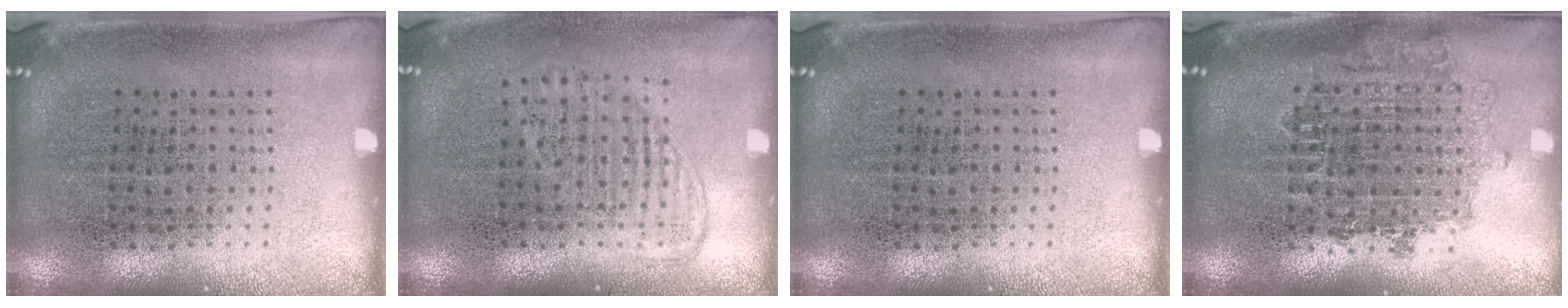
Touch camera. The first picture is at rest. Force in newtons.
{"total": 1.3, "press": 1.2, "slide": 0.6}
{"total": 0.0}
{"total": 1.6, "press": 1.3, "slide": 0.8}